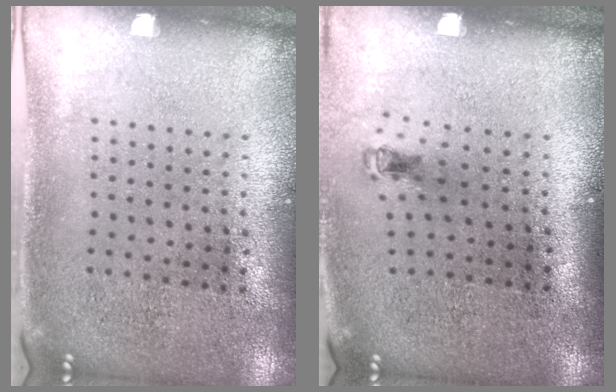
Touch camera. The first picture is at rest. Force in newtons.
{"total": 0.6, "press": 0.3, "slide": 0.5}